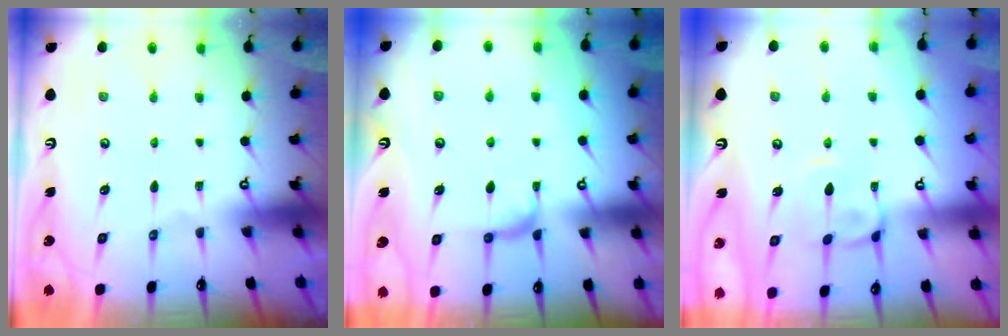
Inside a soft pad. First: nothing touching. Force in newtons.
{"total": 2.9, "press": 2.7, "slide": 0.9}
{"total": 0.9, "press": 0.3, "slide": 0.8}